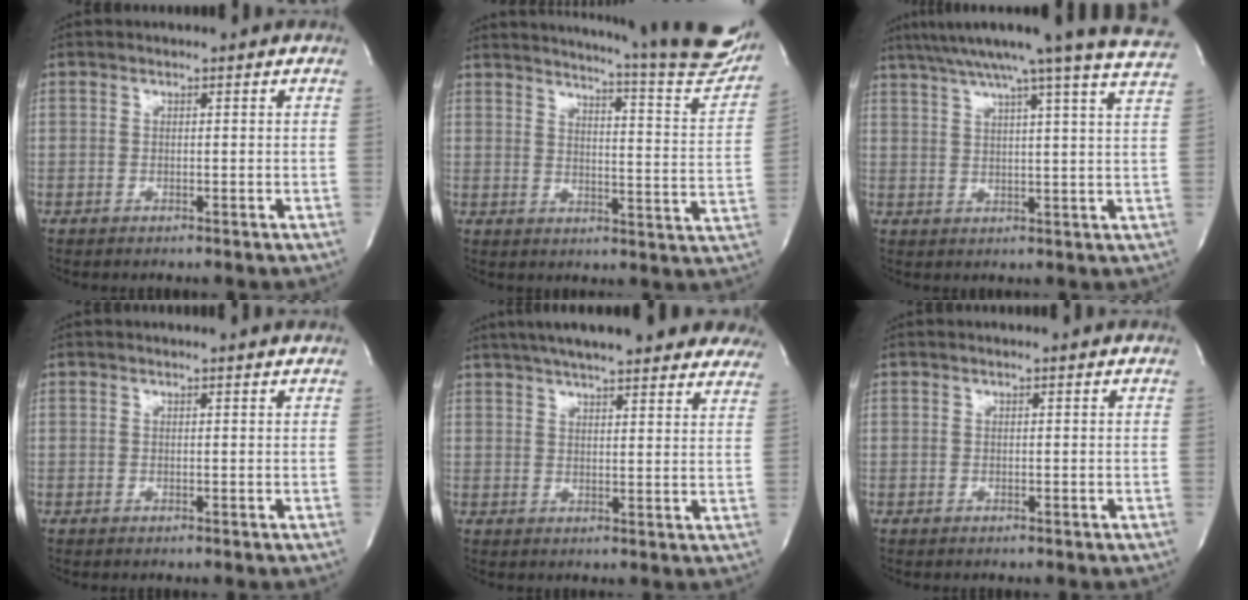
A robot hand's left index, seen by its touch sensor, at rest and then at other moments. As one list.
[{"total": 23.1, "force": [20.8, 1.0, 10.0], "torque": [-0.144, -0.089, 0.242]}, {"total": 22.4, "force": [19.5, -2.0, 10.8], "torque": [-0.183, -0.036, 0.249]}, {"total": 2.0, "force": [1.9, -0.4, 0.5], "torque": [-0.016, 0.001, 0.020]}, {"total": 26.0, "force": [22.3, 4.6, 12.6], "torque": [-0.201, 0.005, 0.271]}, {"total": 1.0, "force": [0.9, -0.2, 0.4], "torque": [-0.012, 0.005, 0.016]}]